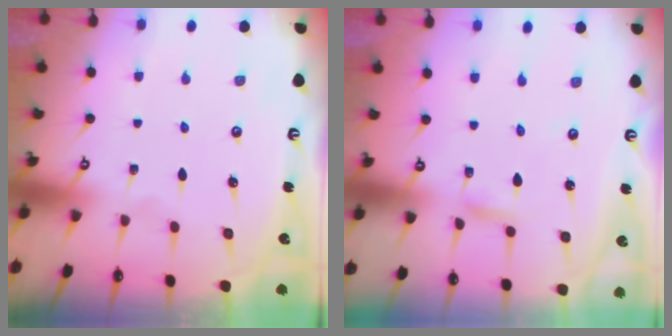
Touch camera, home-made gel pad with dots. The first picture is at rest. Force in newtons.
{"total": 2.1, "press": 2.1, "slide": 0.1}